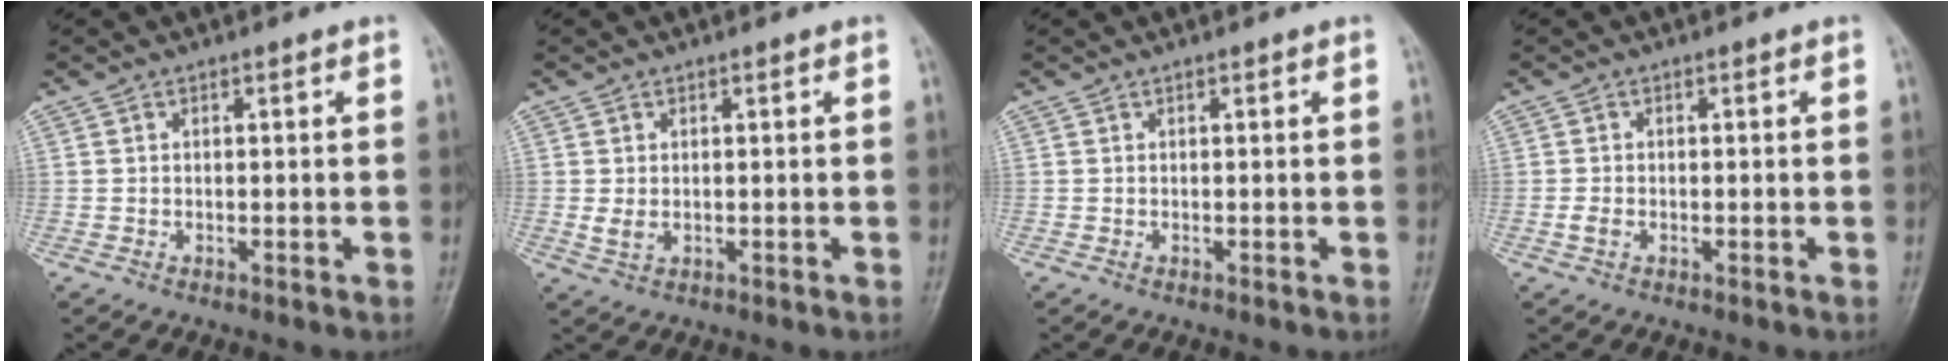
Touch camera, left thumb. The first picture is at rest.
{"total": 2.5, "force": [0.0, 1.6, 1.8], "torque": [-0.037, -0.004, 0.003]}
{"total": 0.0}
{"total": 1.9, "force": [-0.7, 1.2, 1.2], "torque": [-0.028, 0.003, -0.015]}